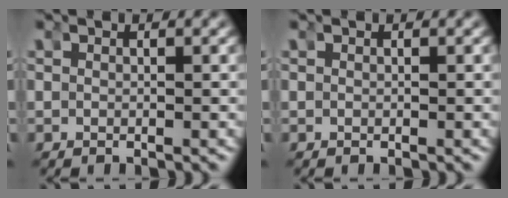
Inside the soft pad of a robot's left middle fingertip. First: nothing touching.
{"total": 0.0}